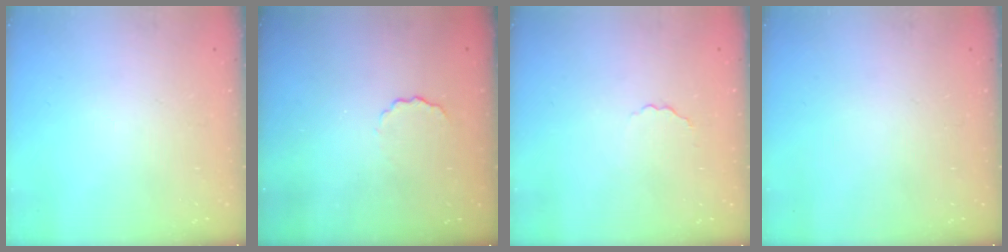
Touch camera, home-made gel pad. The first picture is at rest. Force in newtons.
{"total": 3.5, "press": 3.4, "slide": 0.8}
{"total": 2.4, "press": 2.3, "slide": 0.7}
{"total": 0.0}